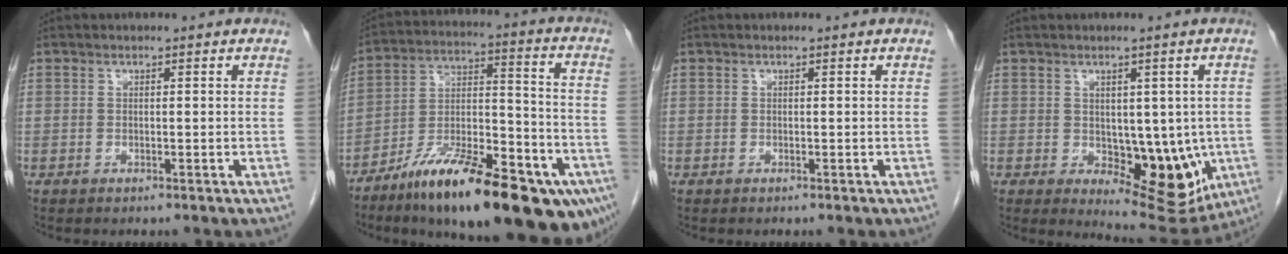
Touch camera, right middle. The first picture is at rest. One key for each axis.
{"total": 25.9, "fx": -16.4, "fy": 6.0, "fz": 19.1, "tx": -0.238, "ty": 0.010, "tz": -0.258}
{"total": 0.0}
{"total": 11.4, "fx": -2.0, "fy": 5.4, "fz": 9.8, "tx": -0.106, "ty": -0.013, "tz": -0.008}